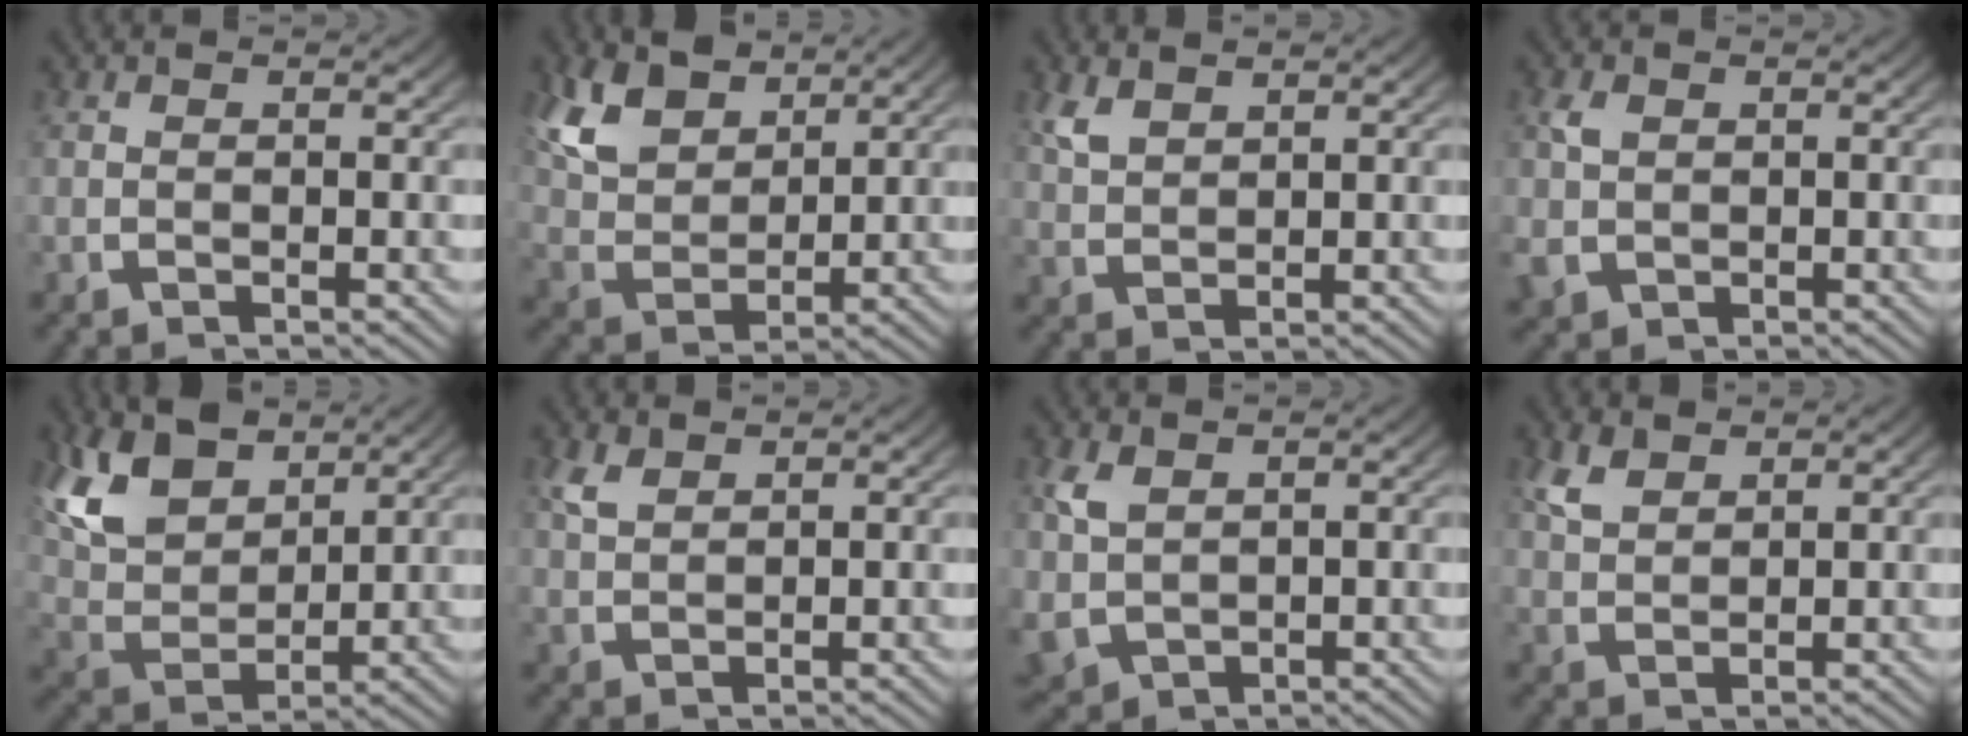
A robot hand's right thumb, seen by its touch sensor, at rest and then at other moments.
{"total": 7.4, "force": [3.4, 4.5, 4.7], "torque": [-0.116, -0.015, 0.075]}
{"total": 2.4, "force": [1.9, 0.9, 1.1], "torque": [-0.025, 0.002, 0.047]}
{"total": 2.7, "force": [0.0, 2.4, 1.2], "torque": [-0.038, -0.014, 0.012]}
{"total": 9.2, "force": [3.4, 5.9, 6.2], "torque": [-0.148, -0.018, 0.072]}
{"total": 2.2, "force": [1.7, 1.0, 1.0], "torque": [-0.021, 0.002, 0.041]}
{"total": 5.0, "force": [0.0, 4.2, 2.7], "torque": [-0.073, -0.030, 0.026]}
{"total": 2.9, "force": [2.2, 1.3, 1.4], "torque": [-0.029, 0.001, 0.051]}